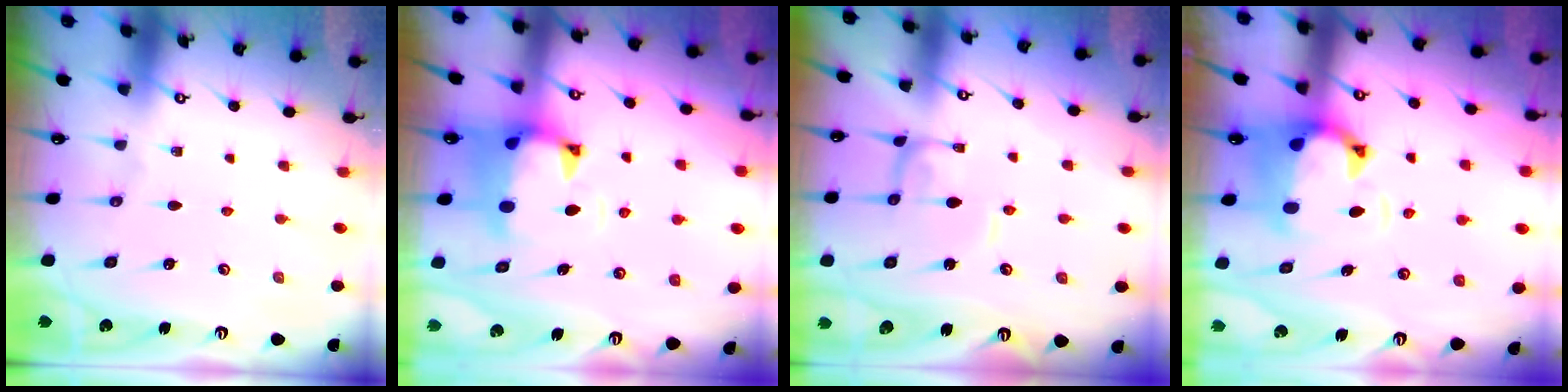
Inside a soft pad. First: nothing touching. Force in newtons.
{"total": 1.5, "press": 1.1, "slide": 1.1}
{"total": 1.7, "press": 1.7, "slide": 0.1}
{"total": 3.0, "press": 2.7, "slide": 1.4}